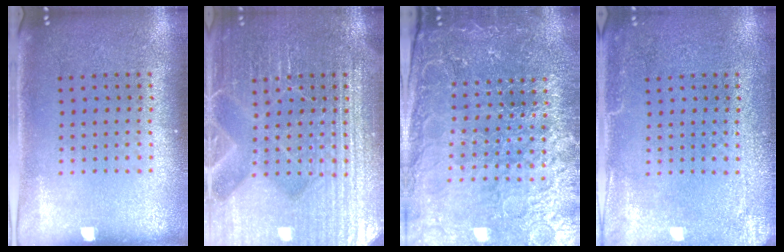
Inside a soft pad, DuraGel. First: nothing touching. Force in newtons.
{"total": 7.6, "press": 7.5, "slide": 1.1}
{"total": 4.9, "press": 4.5, "slide": 1.8}
{"total": 2.8, "press": 2.8, "slide": 0.3}